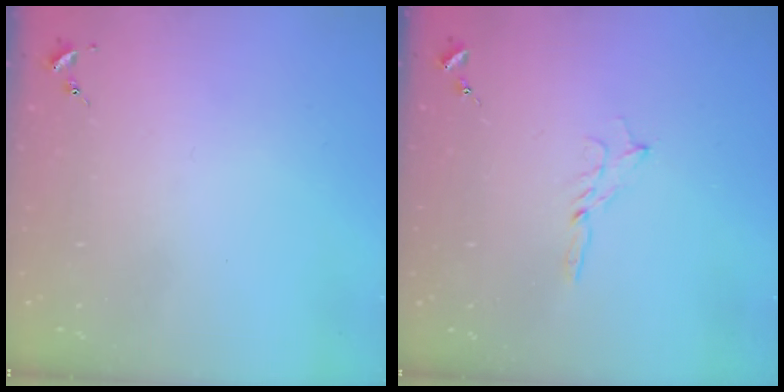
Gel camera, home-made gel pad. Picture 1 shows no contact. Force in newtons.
{"total": 2.9, "press": 2.9, "slide": 0.3}